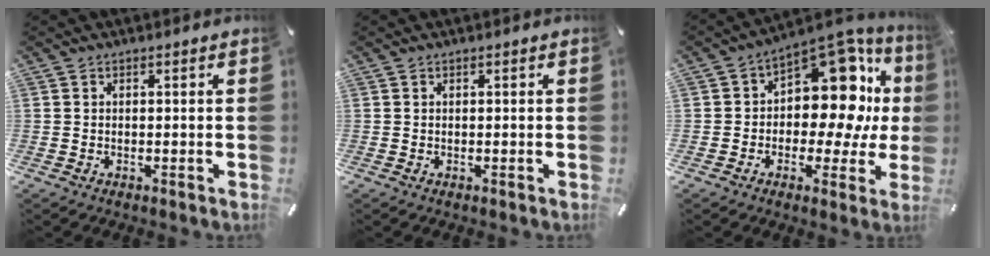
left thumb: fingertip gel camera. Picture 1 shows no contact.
{"total": 0.0}
{"total": 16.3, "force": [4.1, 10.6, 11.7], "torque": [-0.144, -0.044, 0.067]}